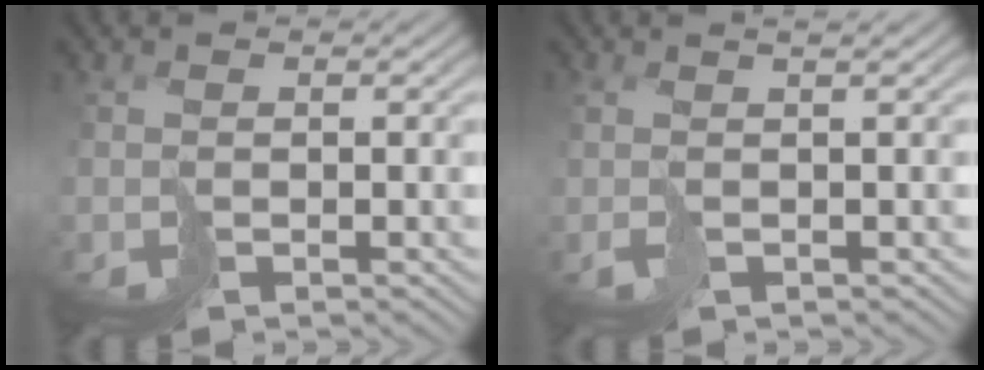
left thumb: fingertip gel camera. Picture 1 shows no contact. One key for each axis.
{"total": 3.0, "fx": 0.4, "fy": 0.8, "fz": 2.8, "tx": -0.040, "ty": 0.008, "tz": 0.002}